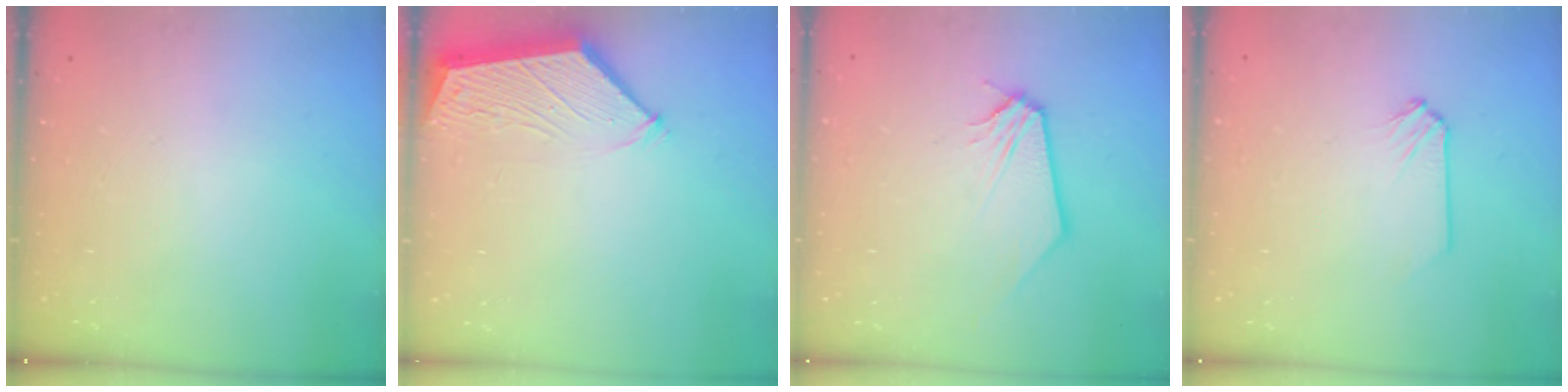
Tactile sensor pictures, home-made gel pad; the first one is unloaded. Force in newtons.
{"total": 3.4, "press": 3.3, "slide": 0.5}
{"total": 0.0}
{"total": 0.0}